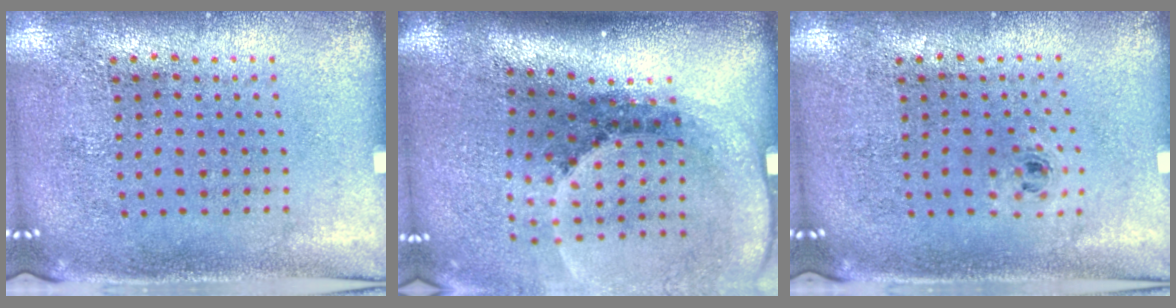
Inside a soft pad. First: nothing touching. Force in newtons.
{"total": 2.8, "press": 1.8, "slide": 2.1}
{"total": 0.6, "press": 0.3, "slide": 0.5}